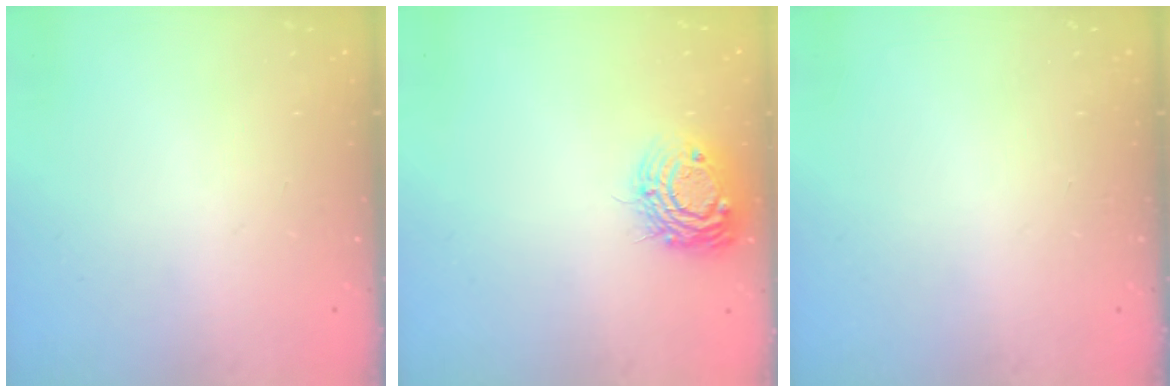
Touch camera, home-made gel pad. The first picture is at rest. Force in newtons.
{"total": 10.3, "press": 10.3, "slide": 0.7}
{"total": 0.0}